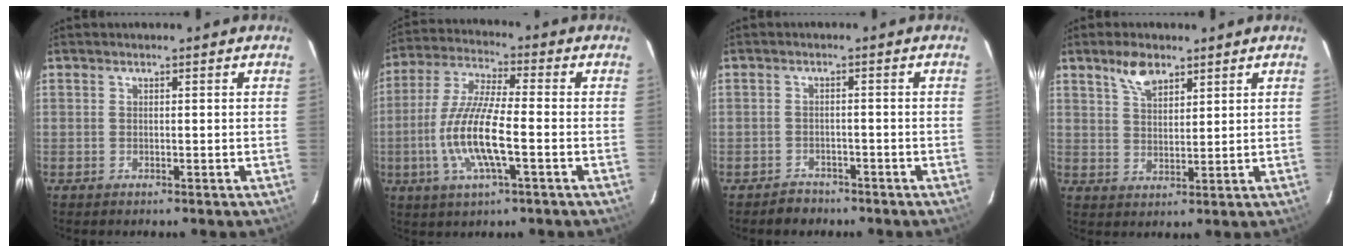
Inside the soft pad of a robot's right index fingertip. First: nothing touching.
{"total": 13.3, "force": [-3.4, 2.5, 12.6], "torque": [-0.263, -0.005, -0.068]}
{"total": 3.3, "force": [-2.7, 1.9, 0.2], "torque": [-0.010, 0.010, -0.038]}
{"total": 5.6, "force": [3.8, 2.6, 3.1], "torque": [-0.051, 0.006, 0.071]}